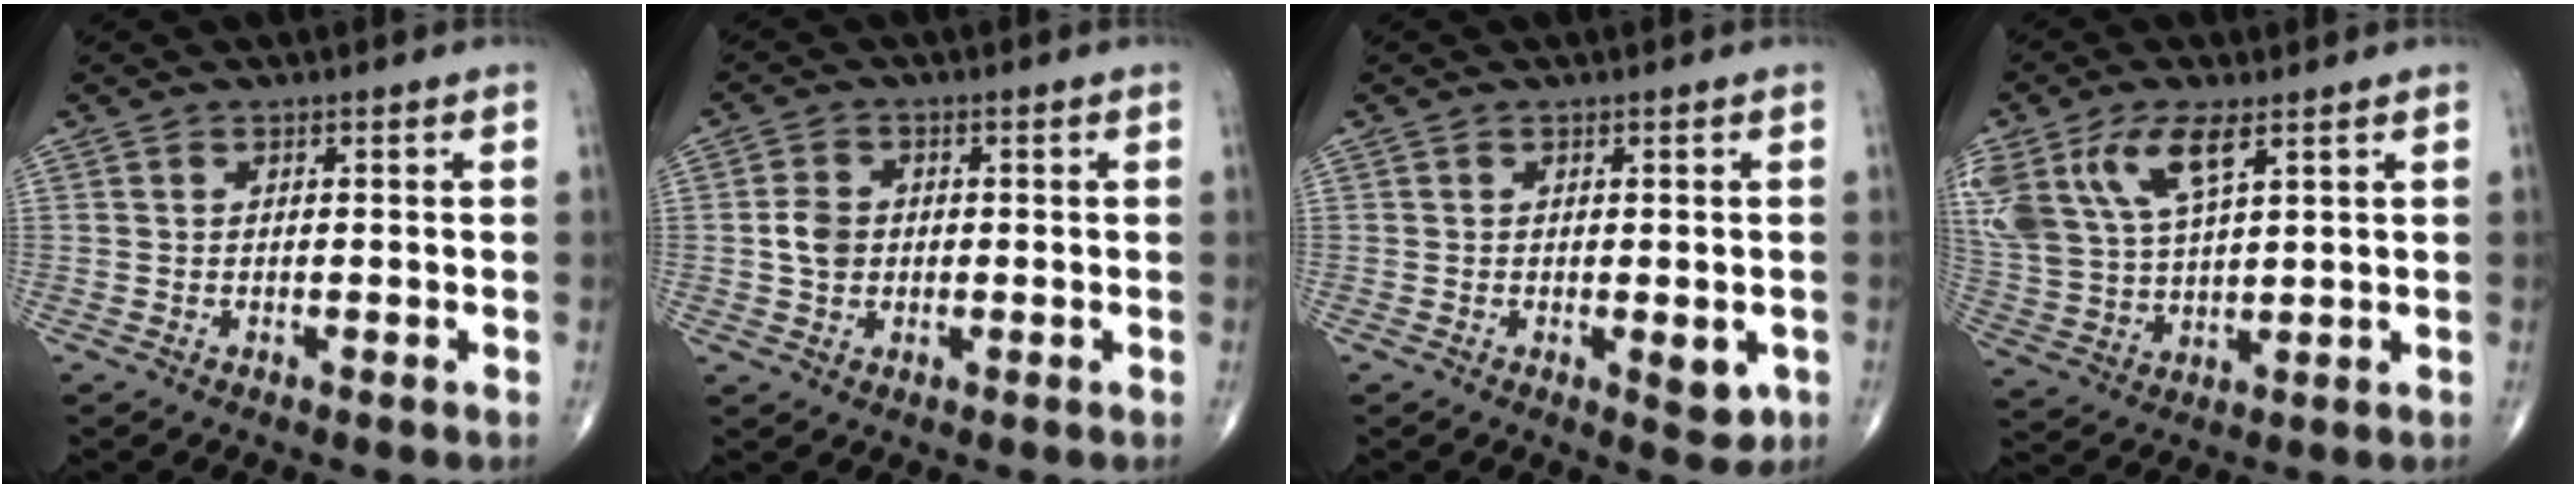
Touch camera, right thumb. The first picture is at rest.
{"total": 4.3, "force": [0.0, 3.4, 2.6], "torque": [-0.042, 0.004, -0.004]}
{"total": 3.7, "force": [-0.8, 1.7, 3.2], "torque": [-0.028, -0.006, -0.007]}
{"total": 15.2, "force": [7.5, 6.9, 11.2], "torque": [-0.241, -0.015, 0.152]}